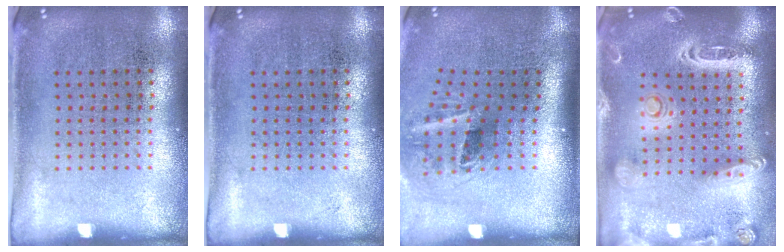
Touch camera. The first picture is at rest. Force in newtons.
{"total": 0.0}
{"total": 2.2, "press": 1.3, "slide": 1.7}
{"total": 2.6, "press": 2.3, "slide": 1.2}